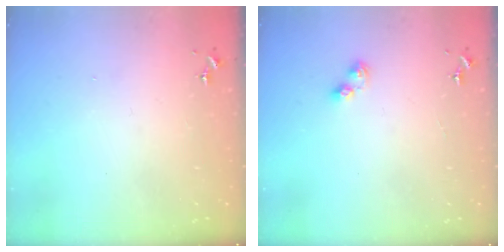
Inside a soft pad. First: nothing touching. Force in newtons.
{"total": 5.7, "press": 5.7, "slide": 0.7}